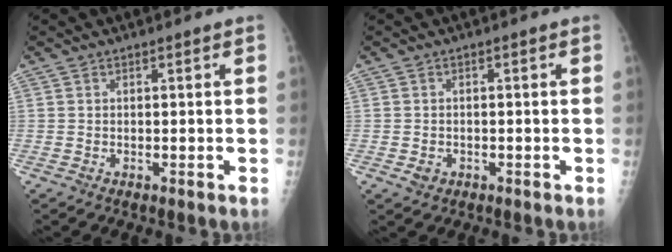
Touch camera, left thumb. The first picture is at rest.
{"total": 1.9, "force": [-0.7, 1.6, 0.8], "torque": [-0.005, 0.003, -0.007]}